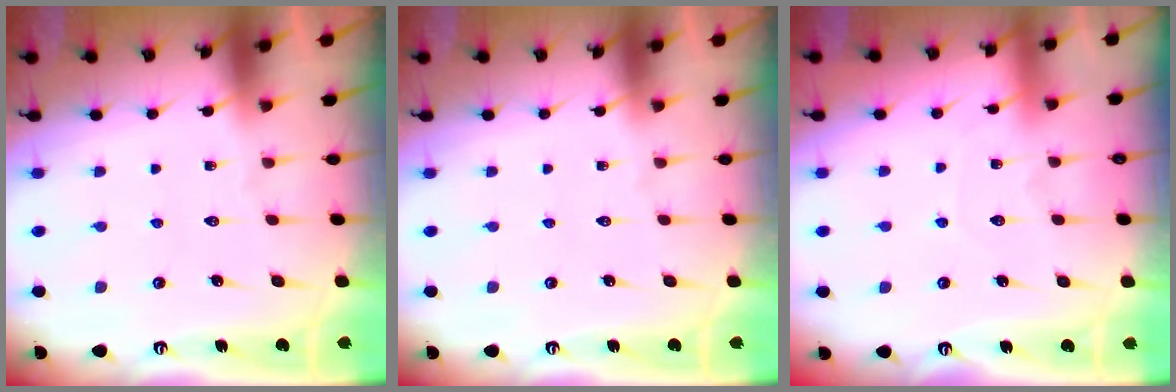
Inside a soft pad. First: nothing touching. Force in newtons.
{"total": 0.0}
{"total": 4.4, "press": 4.4, "slide": 0.5}